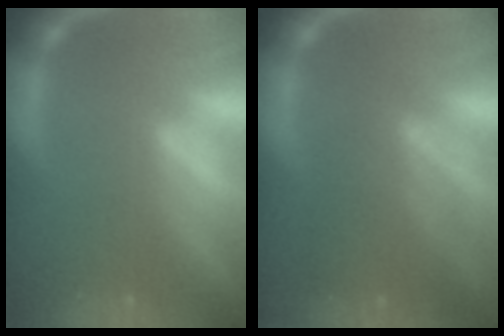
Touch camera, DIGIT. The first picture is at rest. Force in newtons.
{"total": 5.5}